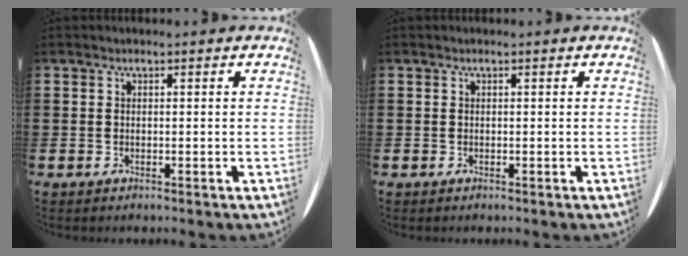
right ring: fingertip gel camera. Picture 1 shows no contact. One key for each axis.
{"total": 0.0}